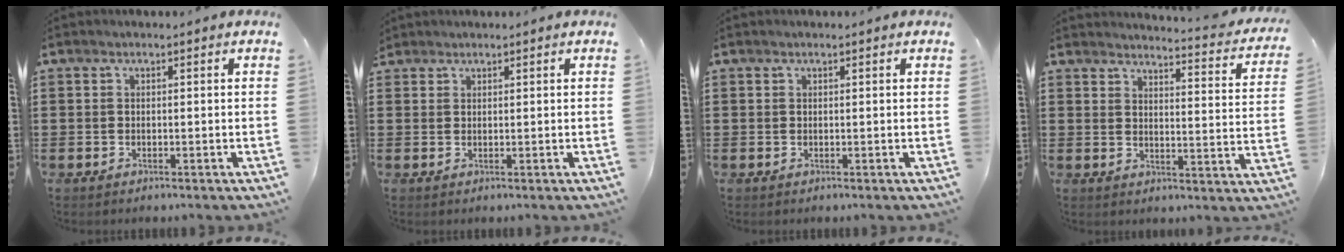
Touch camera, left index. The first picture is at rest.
{"total": 1.1, "force": [1.0, 0.5, 0.1], "torque": [-0.005, 0.001, 0.021]}
{"total": 0.0}
{"total": 3.6, "force": [3.4, -0.4, 1.1], "torque": [-0.025, -0.036, 0.050]}